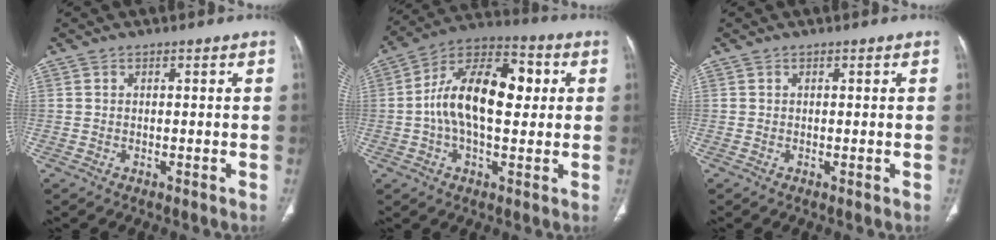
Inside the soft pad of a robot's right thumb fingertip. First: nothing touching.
{"total": 17.8, "force": [1.7, 9.6, 15.0], "torque": [-0.240, 0.032, 0.020]}
{"total": 0.0}